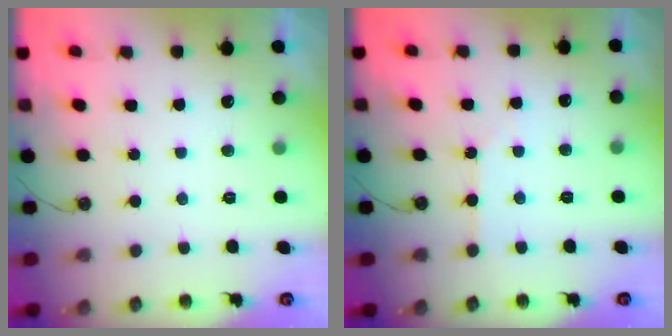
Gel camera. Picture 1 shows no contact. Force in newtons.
{"total": 2.6, "press": 2.6, "slide": 0.5}